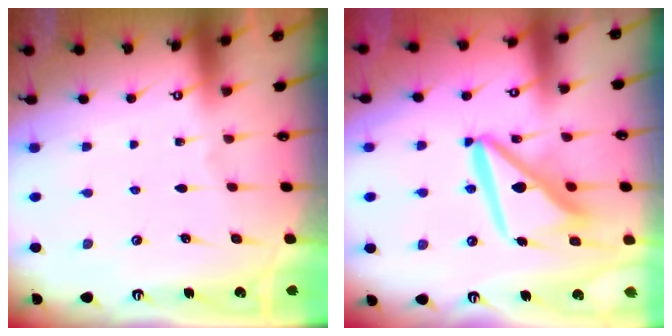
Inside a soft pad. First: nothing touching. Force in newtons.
{"total": 14.3, "press": 14.1, "slide": 1.8}